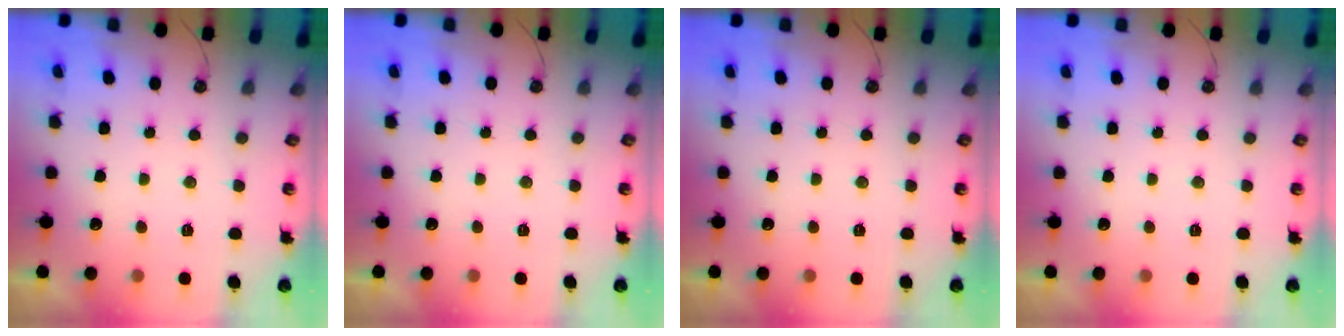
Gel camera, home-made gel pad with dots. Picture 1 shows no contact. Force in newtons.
{"total": 0.0}
{"total": 0.0}
{"total": 0.0}